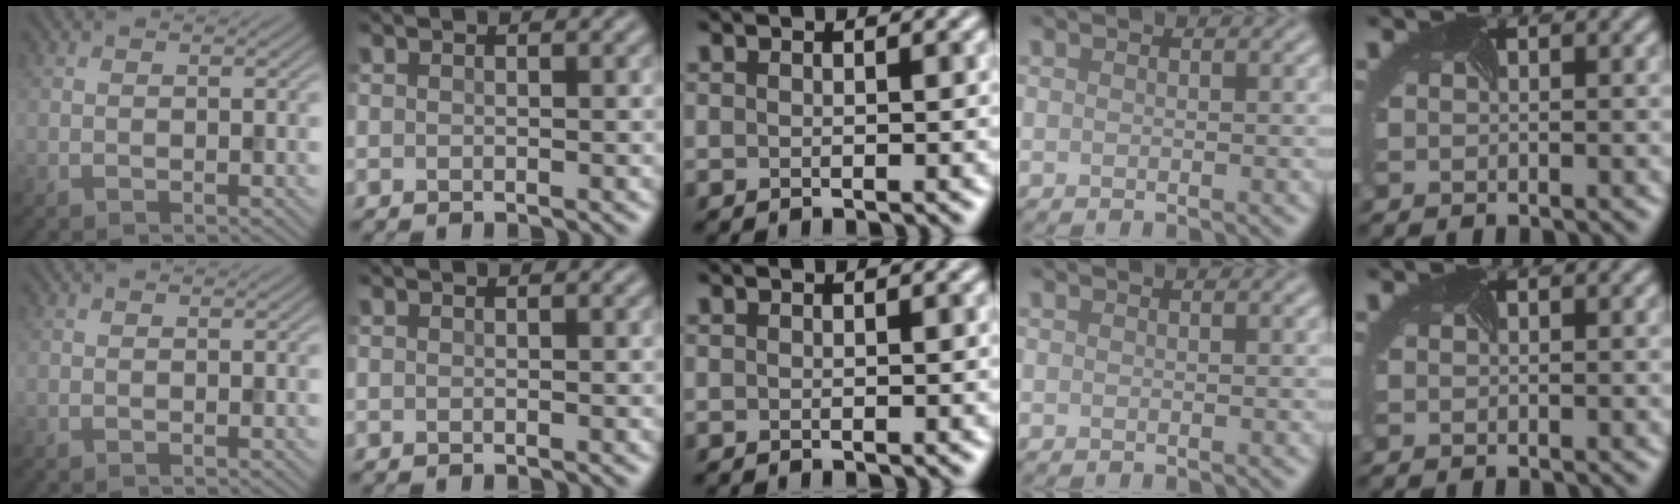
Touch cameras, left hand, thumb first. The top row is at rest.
{}